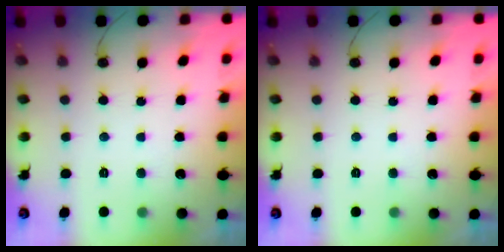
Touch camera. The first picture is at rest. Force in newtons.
{"total": 0.0}